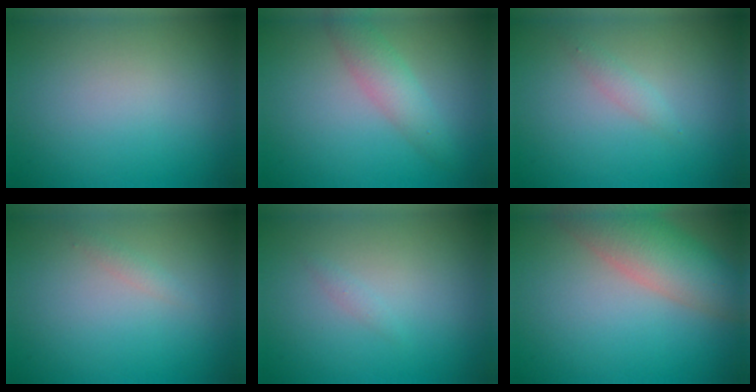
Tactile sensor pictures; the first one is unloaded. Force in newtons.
{"total": 2.8, "press": 2.8, "slide": 0.1}
{"total": 1.0, "press": 1.0, "slide": 0.0}
{"total": 0.8, "press": 0.8, "slide": 0.1}
{"total": 0.5, "press": 0.5, "slide": 0.0}
{"total": 6.2, "press": 6.2, "slide": 0.4}